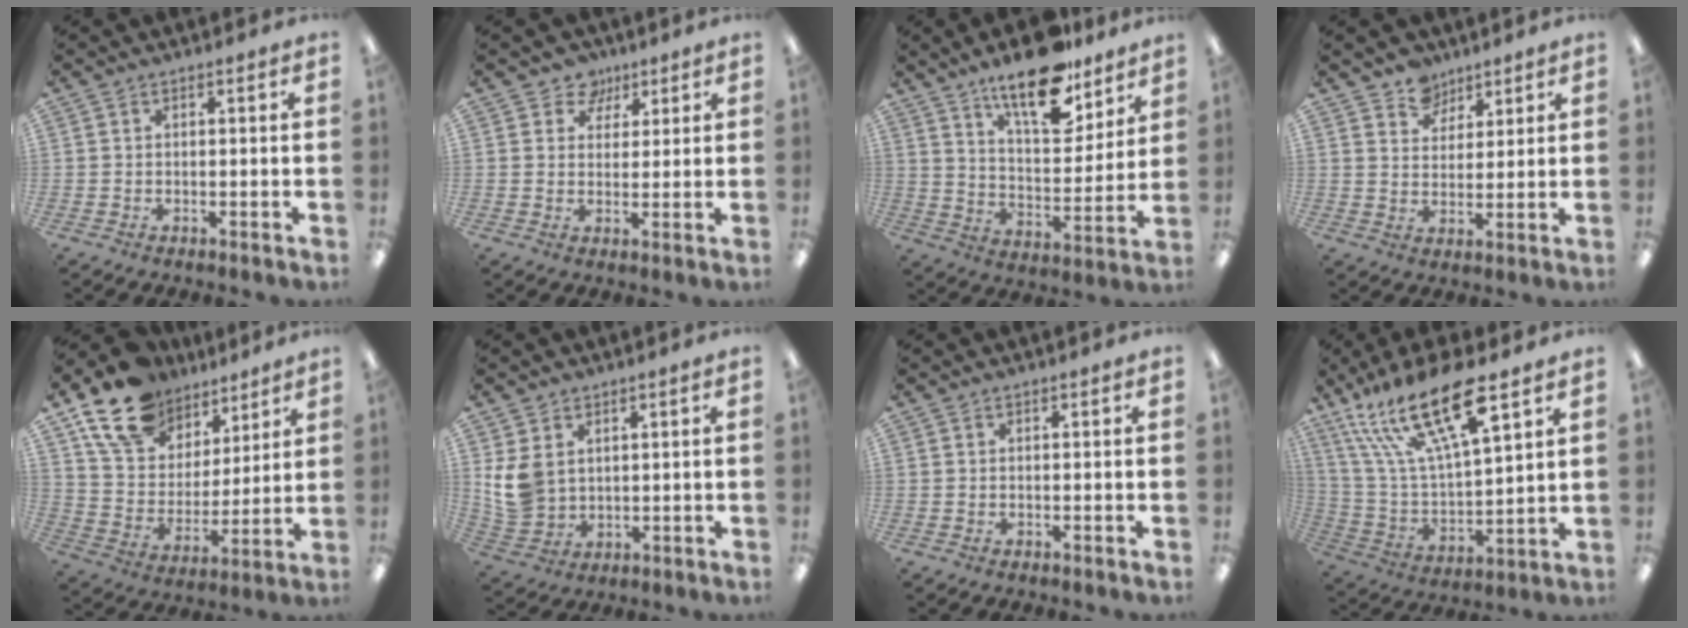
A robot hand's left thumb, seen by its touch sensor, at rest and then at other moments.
{"total": 5.8, "force": [3.5, 4.4, 1.0], "torque": [-0.008, -0.018, 0.061]}
{"total": 17.3, "force": [13.1, 6.3, 9.4], "torque": [-0.148, -0.081, 0.222]}
{"total": 6.8, "force": [5.4, 4.1, 0.3], "torque": [-0.008, -0.035, 0.101]}
{"total": 17.4, "force": [12.4, 10.6, 6.3], "torque": [-0.131, -0.067, 0.232]}
{"total": 8.2, "force": [2.7, 6.6, 4.1], "torque": [-0.107, -0.004, 0.054]}
{"total": 0.0}
{"total": 21.5, "force": [13.6, 7.0, 15.0], "torque": [-0.297, -0.078, 0.229]}